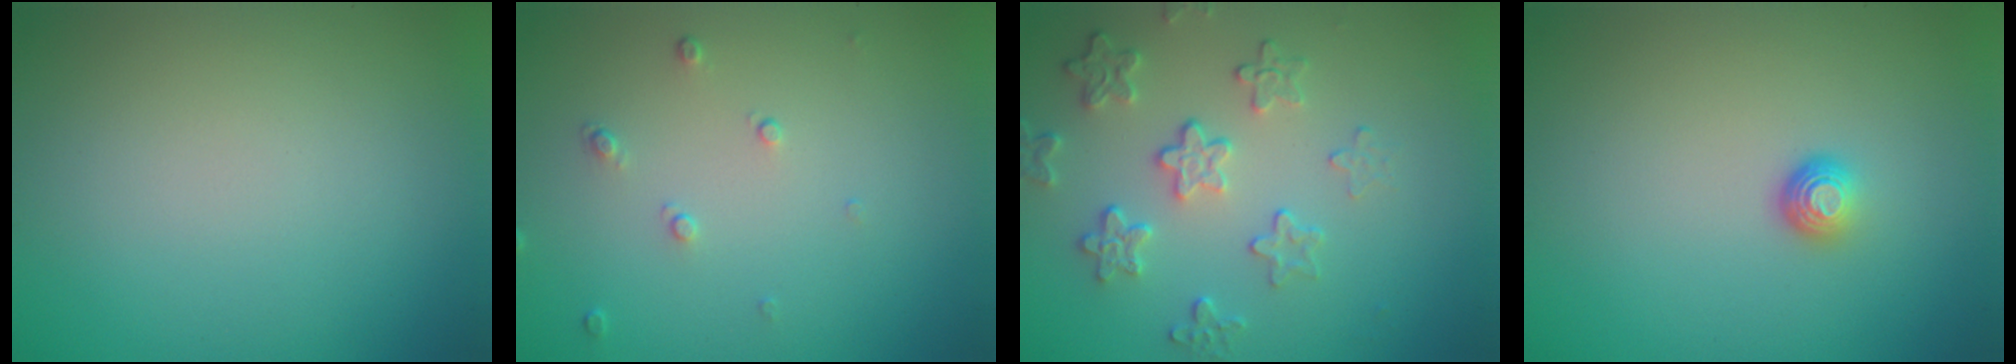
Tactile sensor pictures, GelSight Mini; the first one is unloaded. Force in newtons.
{"total": 0.9, "press": 0.6, "slide": 0.7}
{"total": 3.9, "press": 3.2, "slide": 2.2}
{"total": 1.5, "press": 1.0, "slide": 1.1}